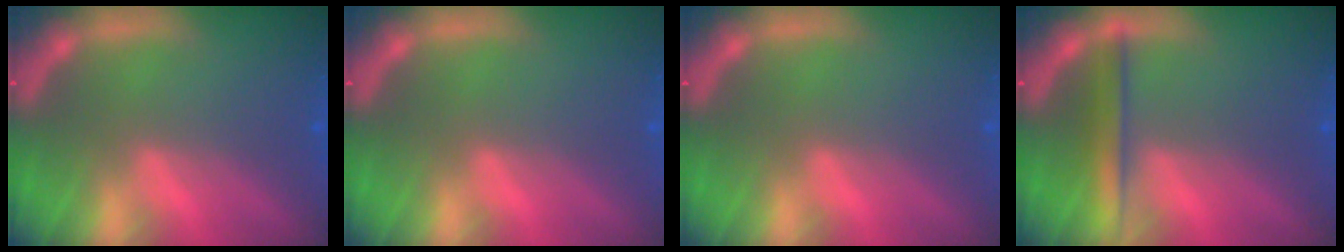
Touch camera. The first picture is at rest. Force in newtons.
{"total": 0.0}
{"total": 0.0}
{"total": 2.9}